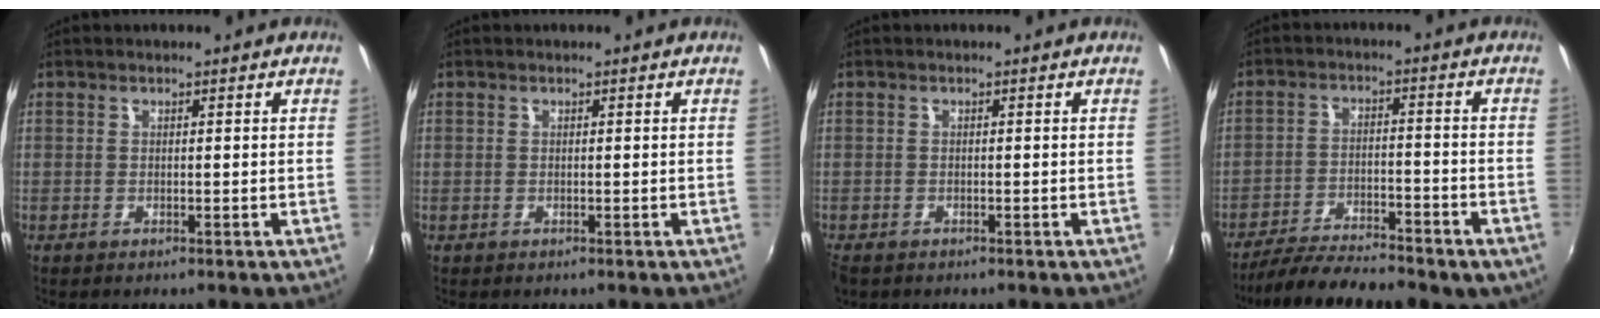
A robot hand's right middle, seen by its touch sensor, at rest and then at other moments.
{"total": 0.0}
{"total": 2.3, "force": [-1.6, 1.3, 0.9], "torque": [-0.024, -0.010, -0.029]}
{"total": 15.3, "force": [-12.2, 4.2, 8.2], "torque": [-0.162, -0.036, -0.185]}